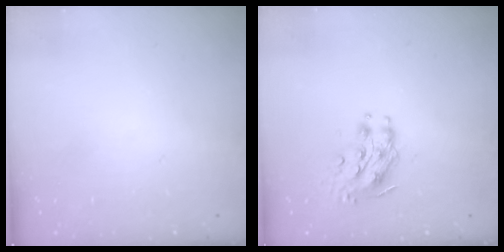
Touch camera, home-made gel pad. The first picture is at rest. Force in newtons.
{"total": 9.0, "press": 9.0, "slide": 0.4}